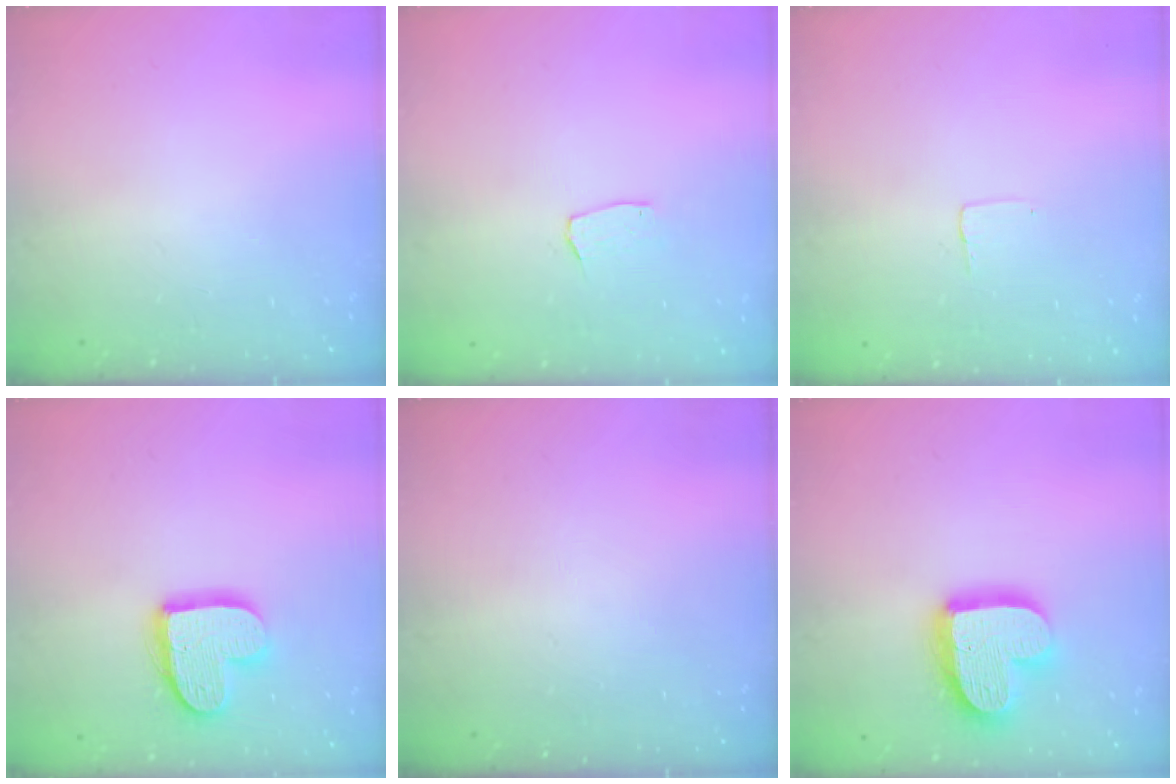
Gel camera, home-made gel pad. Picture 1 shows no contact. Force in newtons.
{"total": 3.6, "press": 3.6, "slide": 0.3}
{"total": 2.5, "press": 2.5, "slide": 0.1}
{"total": 13.0, "press": 13.0, "slide": 0.8}
{"total": 0.0}
{"total": 17.1, "press": 17.1, "slide": 1.4}